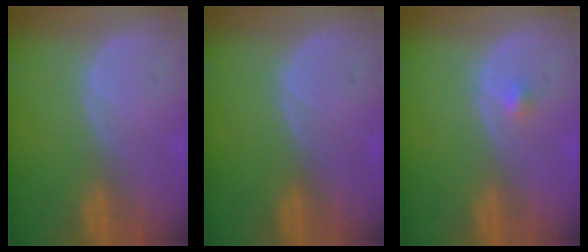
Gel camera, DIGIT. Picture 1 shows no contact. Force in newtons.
{"total": 0.0}
{"total": 1.0, "press": 1.0, "slide": 0.1}